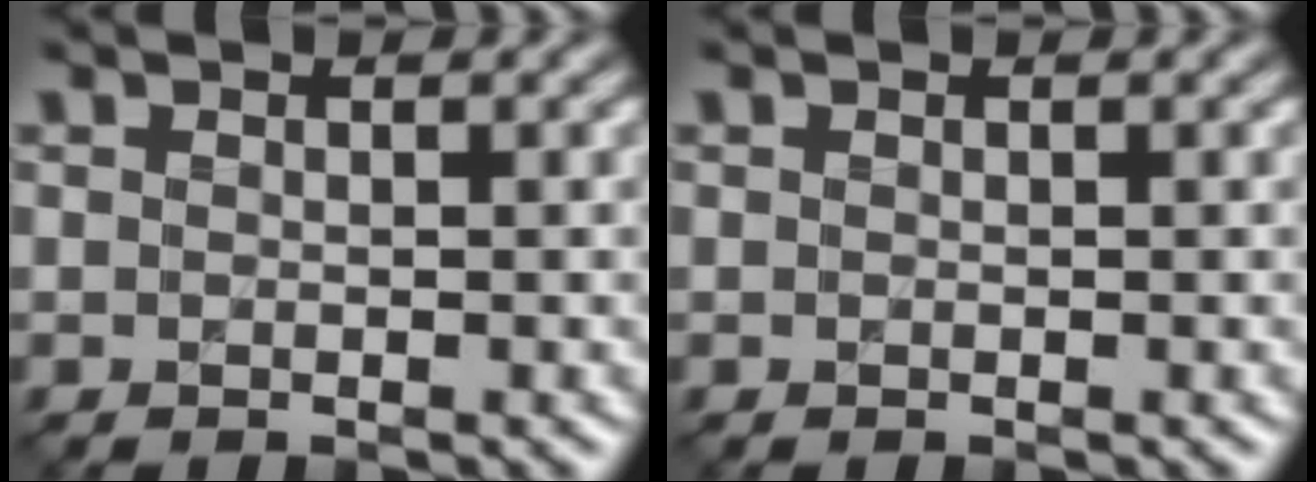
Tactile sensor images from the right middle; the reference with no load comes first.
{"total": 0.0}